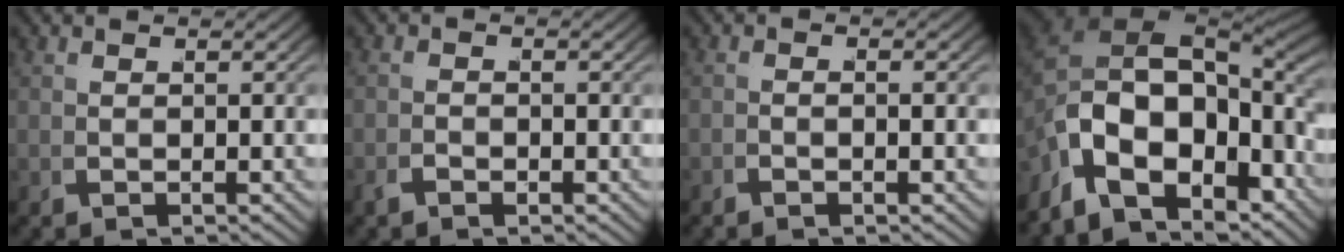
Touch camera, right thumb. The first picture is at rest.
{"total": 0.9, "force": [-0.9, 0.0, -0.1], "torque": [0.012, 0.008, -0.025]}
{"total": 0.9, "force": [-0.6, -0.5, -0.1], "torque": [0.011, 0.008, -0.021]}
{"total": 17.3, "force": [-1.8, 10.9, 13.3], "torque": [-0.250, -0.035, -0.016]}